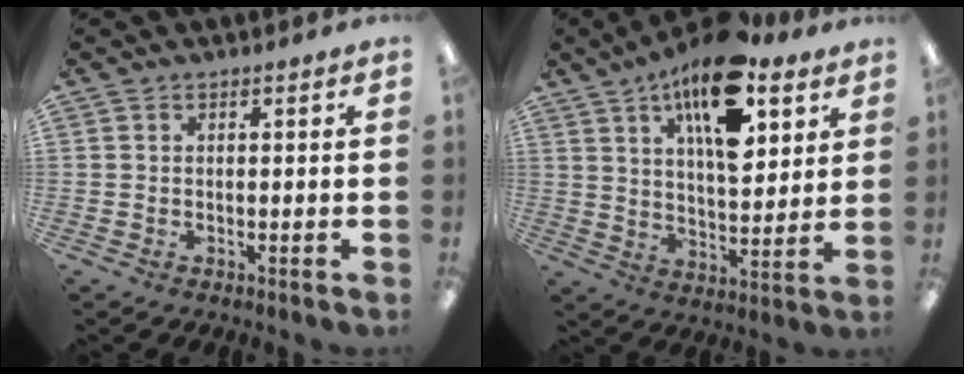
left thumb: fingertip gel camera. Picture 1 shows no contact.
{"total": 18.8, "force": [10.8, 8.1, 13.1], "torque": [-0.205, -0.050, 0.178]}